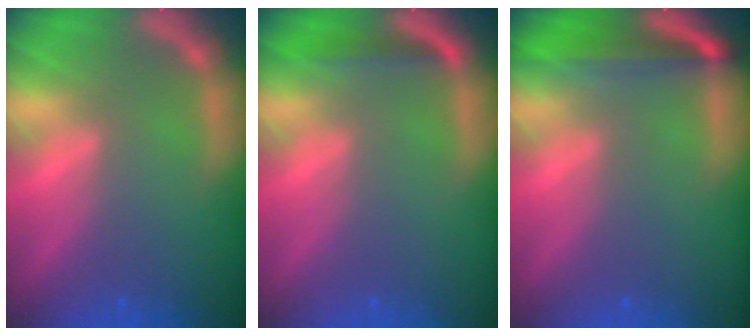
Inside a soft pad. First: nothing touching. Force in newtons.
{"total": 1.9}
{"total": 5.0}